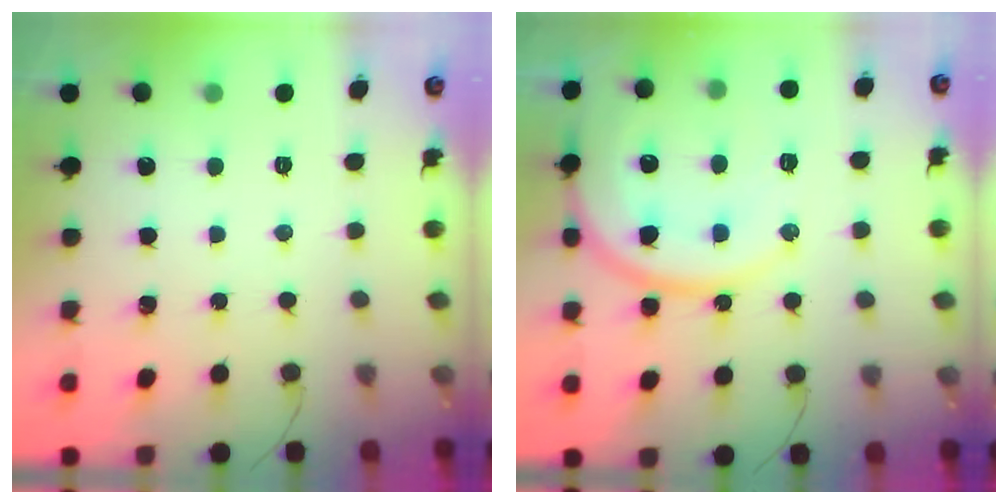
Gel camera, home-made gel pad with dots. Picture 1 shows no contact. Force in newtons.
{"total": 17.5, "press": 17.2, "slide": 3.7}